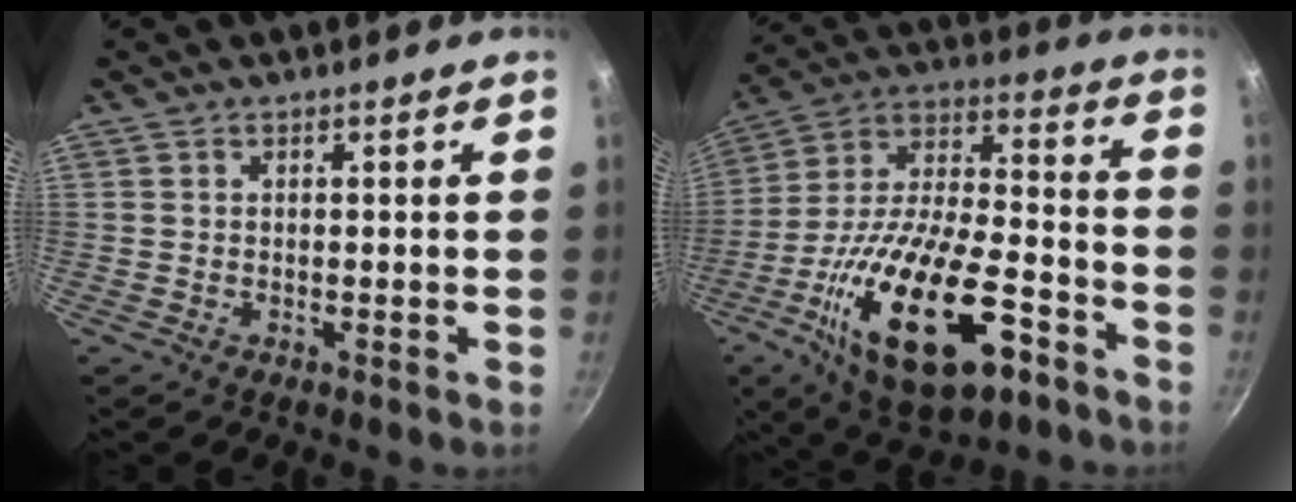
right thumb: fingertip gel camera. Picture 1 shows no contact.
{"total": 26.1, "force": [-11.0, 11.5, 20.7], "torque": [-0.355, 0.035, -0.187]}